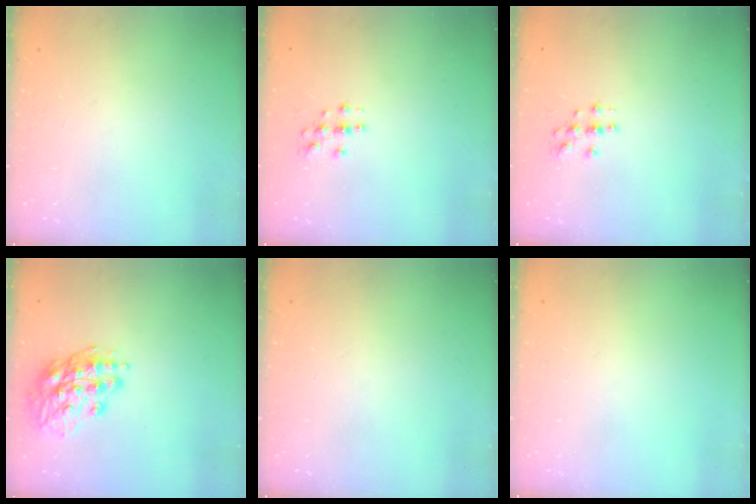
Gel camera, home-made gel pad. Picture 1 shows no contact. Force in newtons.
{"total": 2.8, "press": 2.8, "slide": 0.3}
{"total": 2.8, "press": 2.8, "slide": 0.3}
{"total": 16.0, "press": 16.0, "slide": 1.4}
{"total": 0.0}
{"total": 0.0}